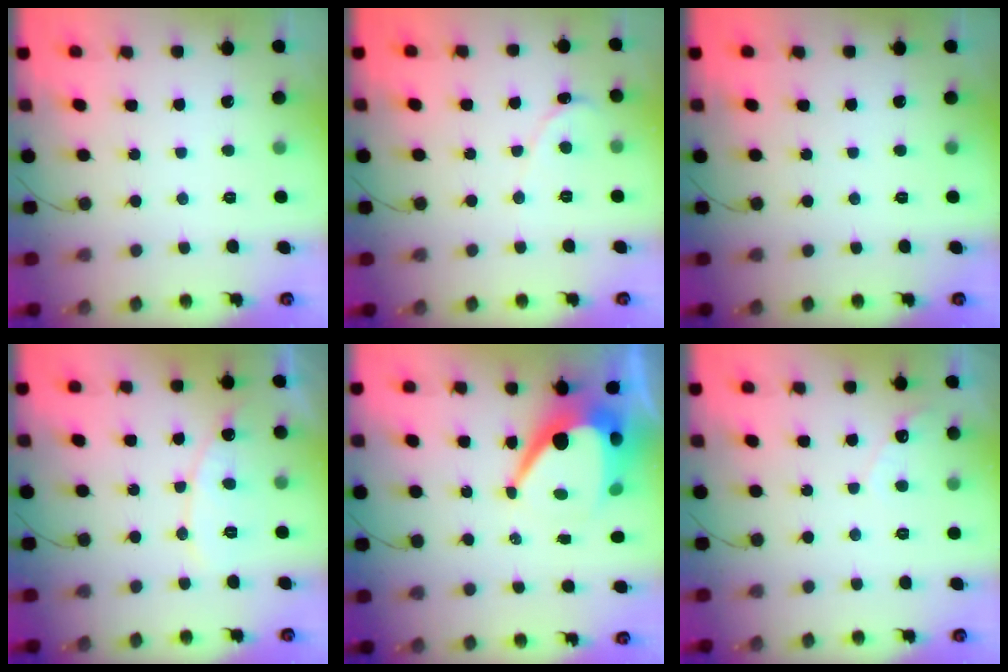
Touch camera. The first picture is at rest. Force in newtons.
{"total": 0.0}
{"total": 0.0}
{"total": 8.0, "press": 8.0, "slide": 0.7}
{"total": 13.4, "press": 13.4, "slide": 1.2}
{"total": 3.3, "press": 3.3, "slide": 0.3}